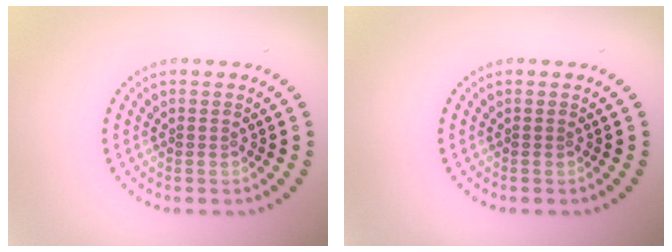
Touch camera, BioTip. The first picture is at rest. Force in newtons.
{"total": 0.0}